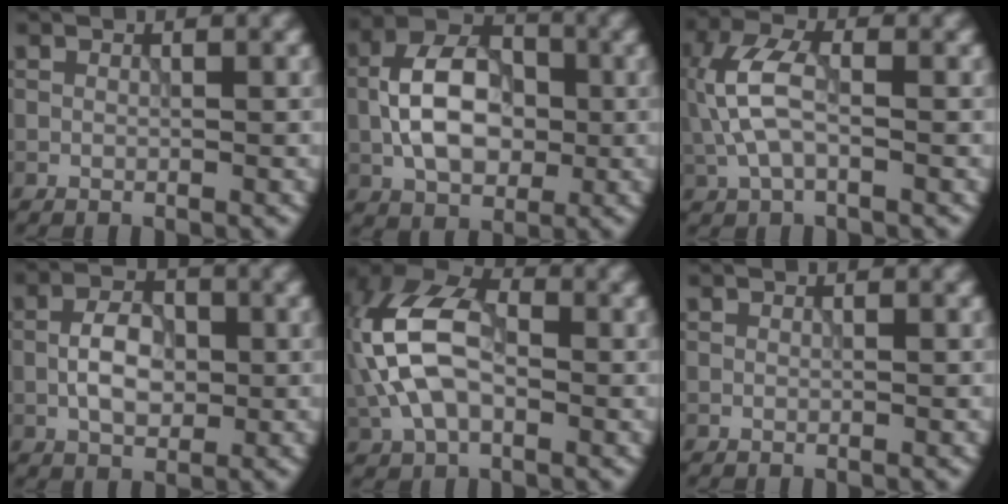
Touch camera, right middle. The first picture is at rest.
{"total": 7.7, "force": [-0.8, 4.9, 5.8], "torque": [-0.106, 0.014, -0.022]}
{"total": 5.1, "force": [-0.1, 2.6, 4.3], "torque": [-0.109, 0.011, -0.008]}
{"total": 4.2, "force": [-0.5, 2.5, 3.4], "torque": [-0.062, 0.006, -0.012]}
{"total": 9.7, "force": [-0.2, 5.8, 7.7], "torque": [-0.182, 0.026, -0.020]}
{"total": 0.0}